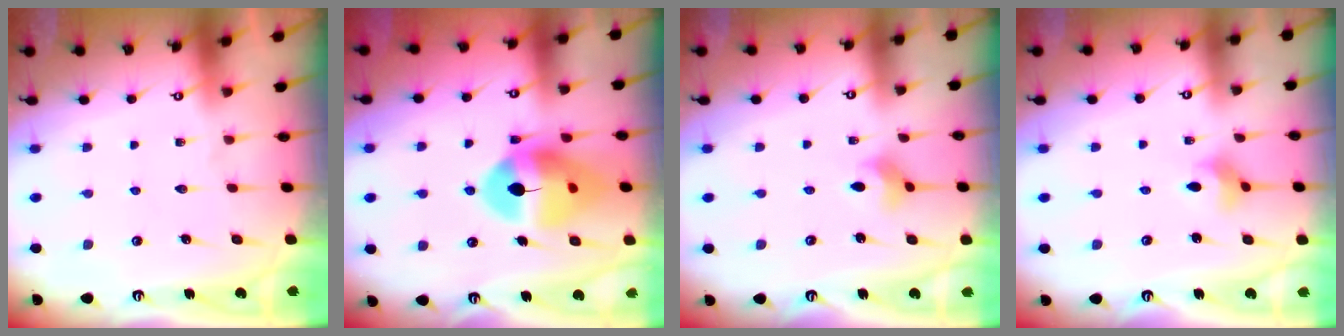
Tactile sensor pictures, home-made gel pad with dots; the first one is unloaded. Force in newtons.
{"total": 15.0, "press": 14.9, "slide": 1.8}
{"total": 3.0, "press": 3.0, "slide": 0.5}
{"total": 3.0, "press": 3.0, "slide": 0.3}